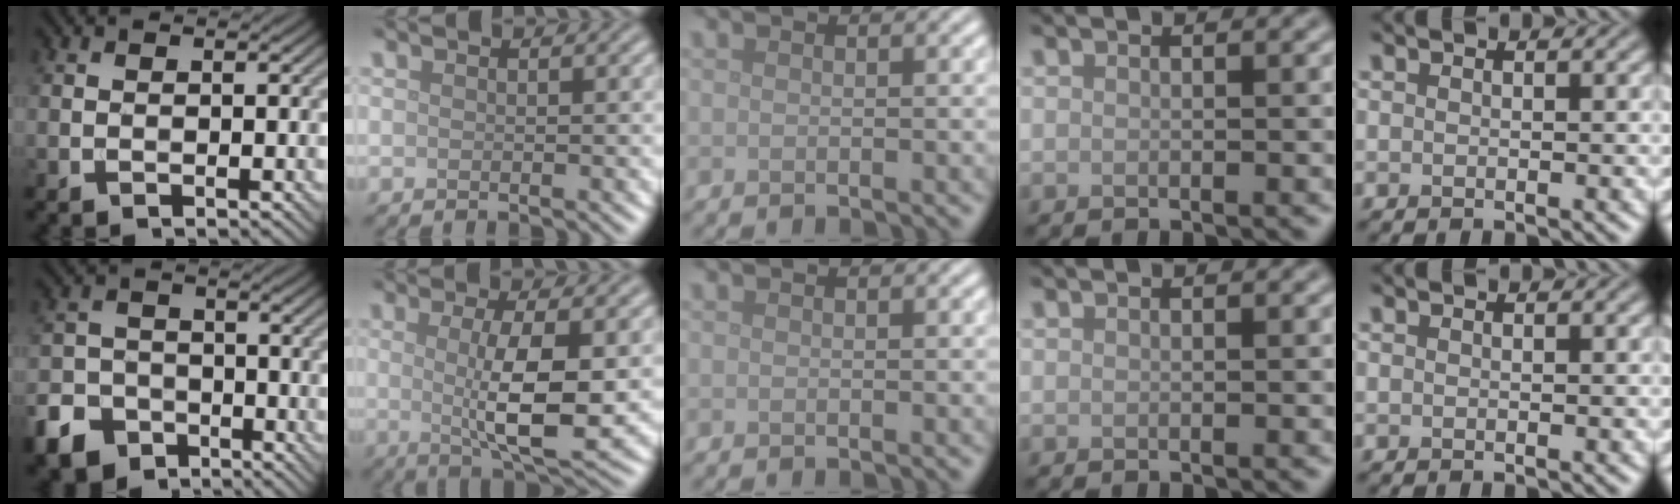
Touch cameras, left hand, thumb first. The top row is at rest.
{"thumb": {"total": 8.2, "force": [-5.4, 5.6, 2.6], "torque": [-0.055, -0.018, -0.106]}, "index": {"total": 6.7, "force": [0.0, 1.5, 6.5], "torque": [-0.112, -0.009, 0.005]}}